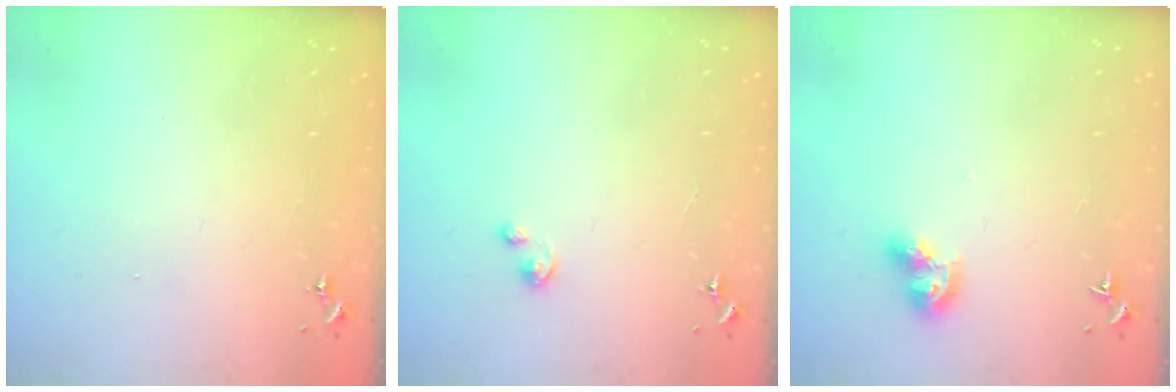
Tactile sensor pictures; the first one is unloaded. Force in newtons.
{"total": 1.9, "press": 1.9, "slide": 0.1}
{"total": 9.3, "press": 9.2, "slide": 1.2}